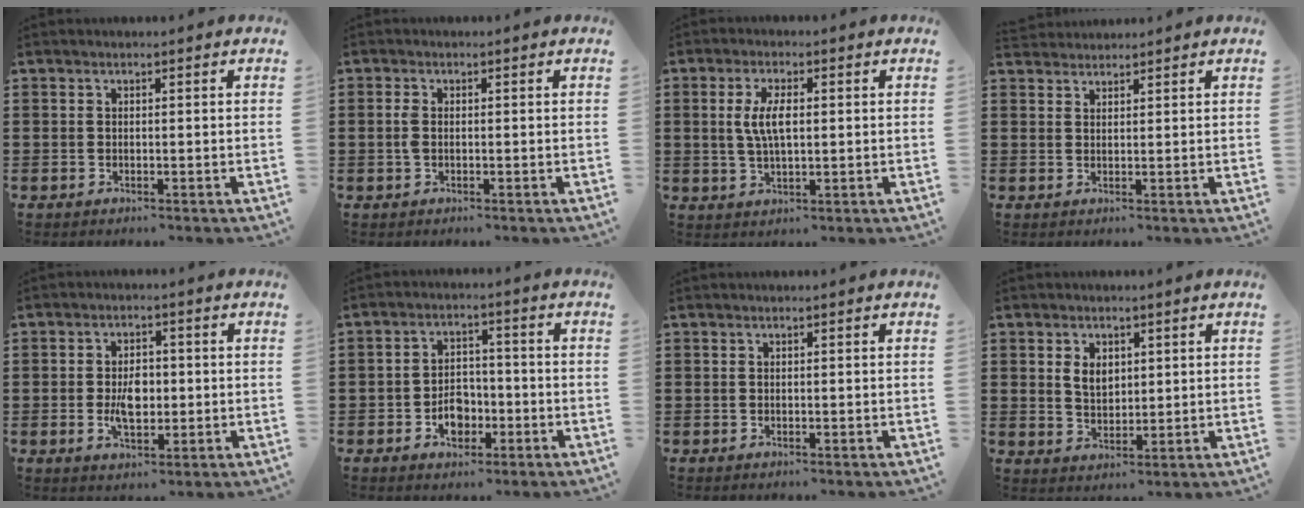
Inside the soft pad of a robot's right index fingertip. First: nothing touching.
{"total": 1.8, "force": [-0.1, 0.9, 1.6], "torque": [-0.040, 0.000, -0.006]}
{"total": 5.4, "force": [0.6, 2.0, 5.0], "torque": [-0.107, 0.006, 0.005]}
{"total": 1.7, "force": [1.7, 0.2, -0.4], "torque": [0.004, 0.004, 0.034]}
{"total": 5.2, "force": [-0.5, 3.0, 4.2], "torque": [-0.078, 0.003, -0.012]}
{"total": 4.8, "force": [-1.9, 3.4, 2.8], "torque": [-0.037, 0.001, -0.039]}
{"total": 0.0}
{"total": 3.5, "force": [1.2, 2.3, 2.3], "torque": [-0.044, 0.005, 0.019]}